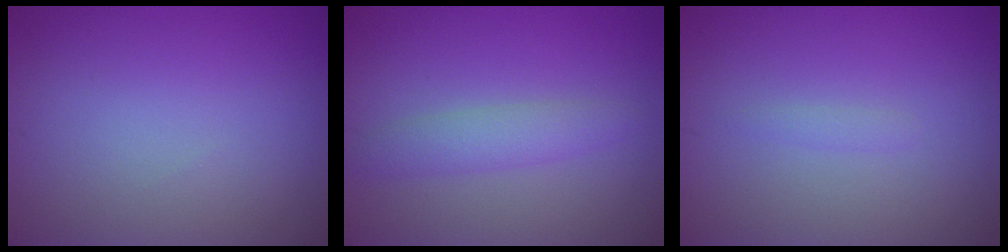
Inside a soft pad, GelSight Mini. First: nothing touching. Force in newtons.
{"total": 2.1, "press": 2.1, "slide": 0.1}
{"total": 0.6, "press": 0.6, "slide": 0.1}